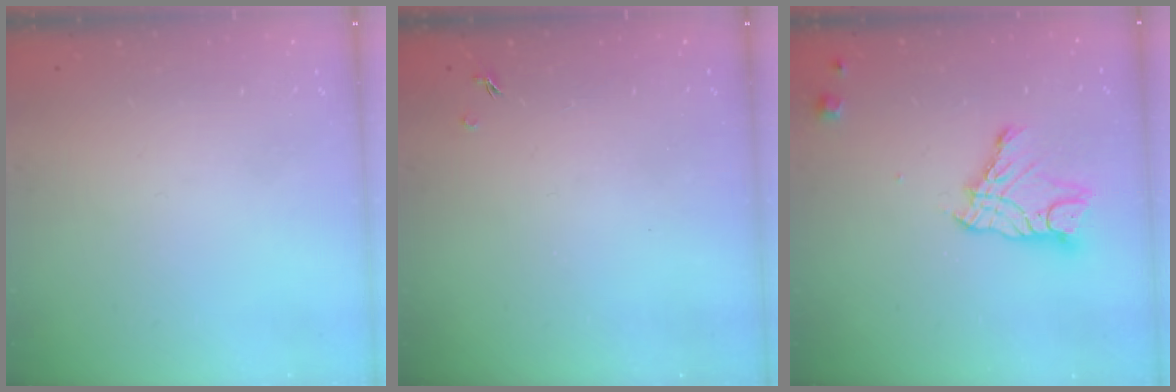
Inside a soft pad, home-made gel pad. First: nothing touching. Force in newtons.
{"total": 1.3, "press": 1.3, "slide": 0.3}
{"total": 11.2, "press": 11.1, "slide": 0.9}